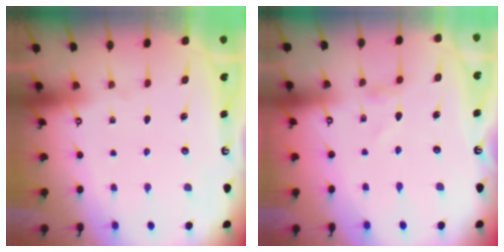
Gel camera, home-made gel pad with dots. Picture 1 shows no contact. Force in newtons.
{"total": 0.0}